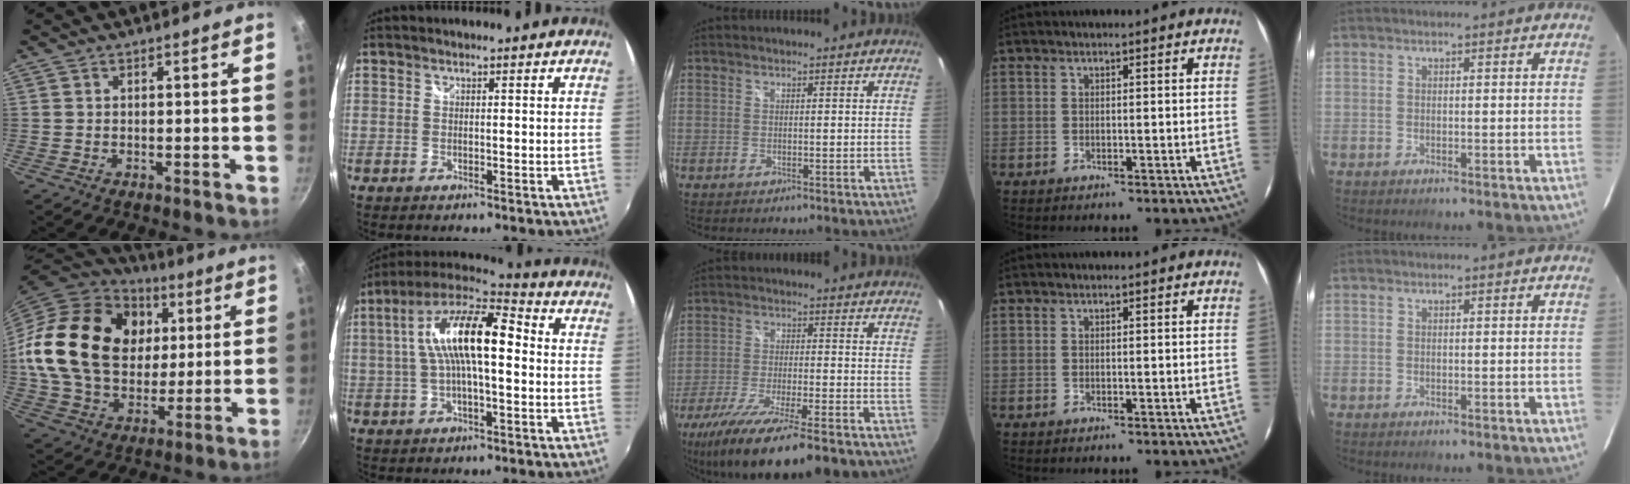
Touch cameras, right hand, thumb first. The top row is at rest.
{"thumb": {"total": 26.7, "force": [6.3, 19.7, 16.9], "torque": [-0.279, 0.002, 0.117]}, "index": {"total": 16.4, "force": [1.4, 5.4, 15.4], "torque": [-0.279, 0.024, 0.010]}, "middle": {"total": 18.7, "force": [-14.4, 2.9, 11.5], "torque": [-0.228, -0.055, -0.237]}}